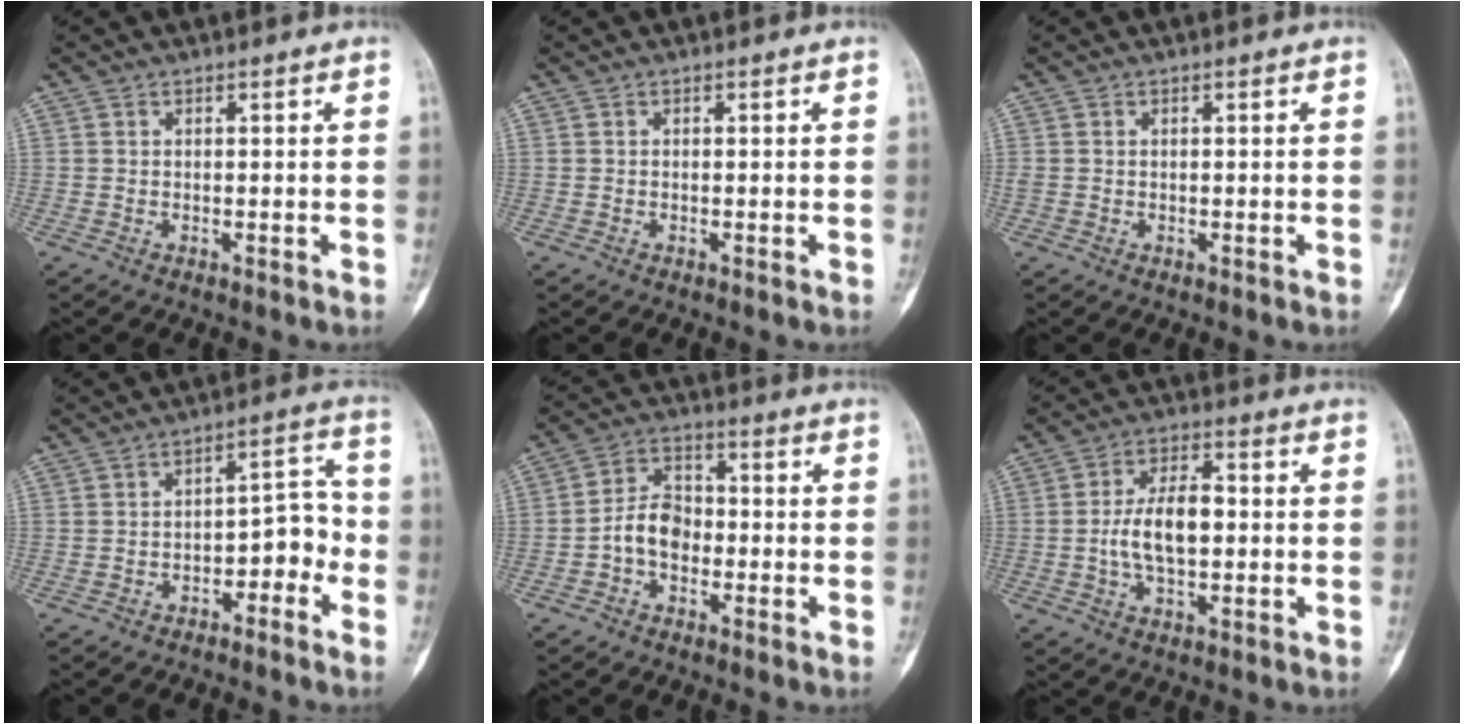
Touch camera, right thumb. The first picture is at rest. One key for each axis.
{"total": 0.0}
{"total": 0.8, "fx": 0.1, "fy": 0.7, "fz": 0.3, "tx": -0.003, "ty": 0.002, "tz": 0.002}
{"total": 8.0, "fx": -3.7, "fy": 4.6, "fz": 5.4, "tx": -0.050, "ty": 0.053, "tz": -0.055}
{"total": 7.2, "fx": -2.0, "fy": 5.1, "fz": 4.7, "tx": -0.068, "ty": 0.030, "tz": -0.049}
{"total": 9.6, "fx": -0.5, "fy": 4.9, "fz": 8.2, "tx": -0.146, "ty": 0.015, "tz": -0.011}